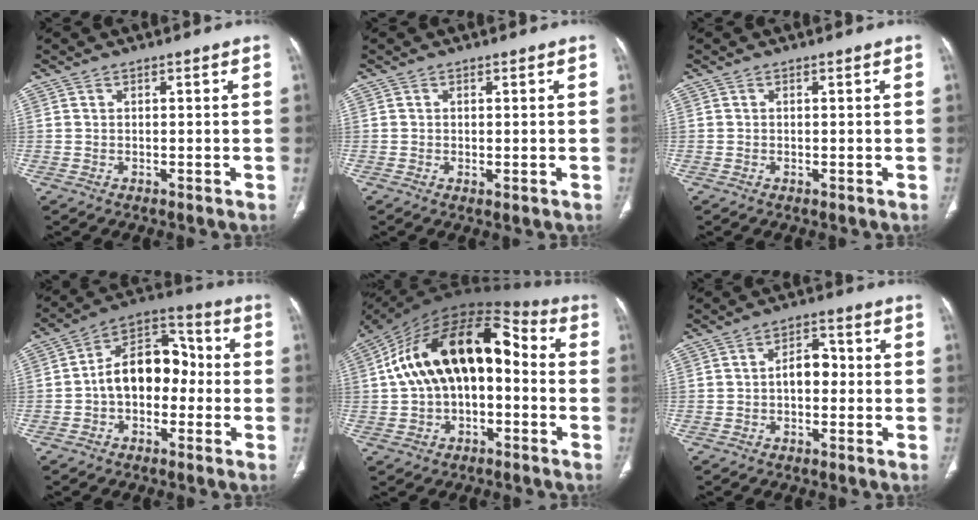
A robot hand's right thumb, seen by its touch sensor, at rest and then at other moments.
{"total": 1.2, "force": [-0.3, 0.4, 1.1], "torque": [-0.024, -0.006, -0.003]}
{"total": 0.0}
{"total": 13.6, "force": [-1.4, 9.2, 9.9], "torque": [-0.128, 0.047, -0.038]}
{"total": 21.8, "force": [0.1, 12.9, 17.5], "torque": [-0.285, 0.053, -0.006]}
{"total": 5.3, "force": [-0.5, 3.4, 4.0], "torque": [-0.048, 0.022, -0.016]}